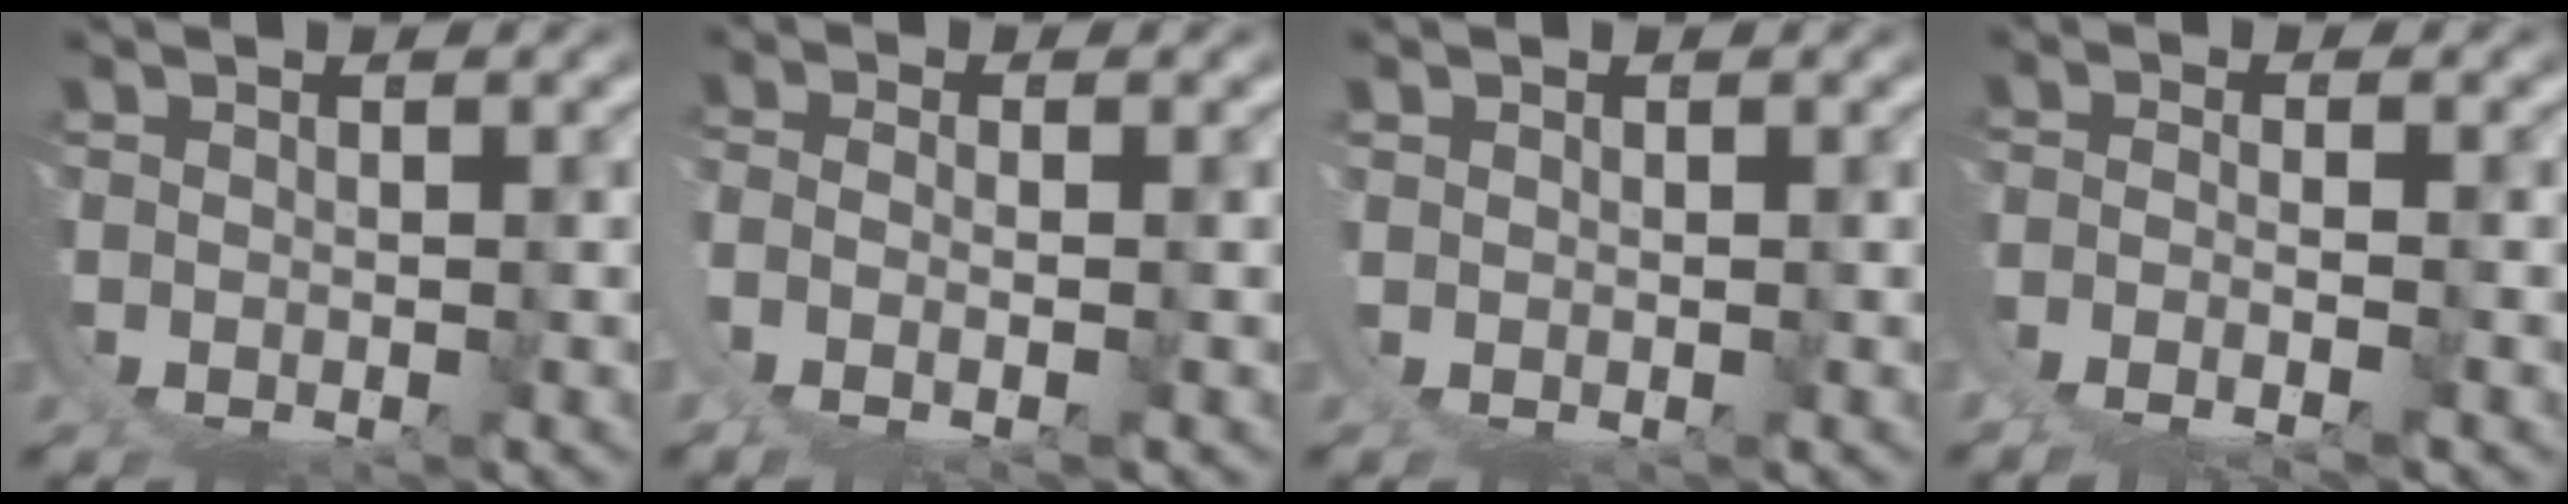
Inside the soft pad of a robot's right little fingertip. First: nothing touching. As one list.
[{"total": 2.9, "force": [0.9, 0.8, 2.6], "torque": [-0.074, -0.017, 0.026]}, {"total": 0.9, "force": [0.6, 0.5, -0.3], "torque": [0.003, 0.005, 0.006]}, {"total": 3.2, "force": [-0.8, 1.3, 2.8], "torque": [-0.059, -0.016, -0.005]}]